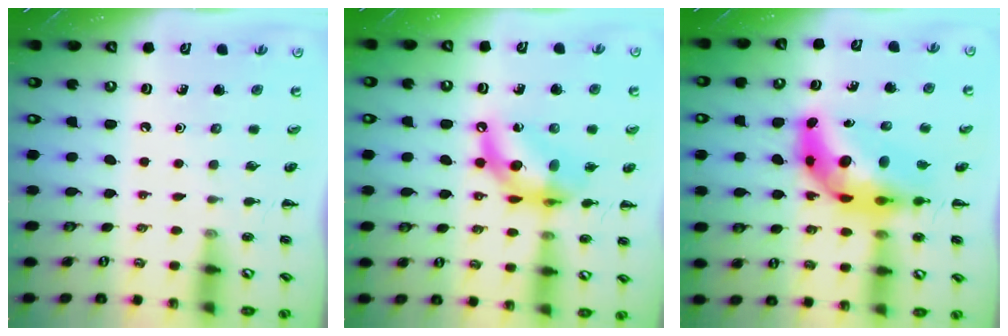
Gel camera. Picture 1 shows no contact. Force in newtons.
{"total": 12.7, "press": 12.3, "slide": 3.2}
{"total": 11.3, "press": 10.8, "slide": 3.4}